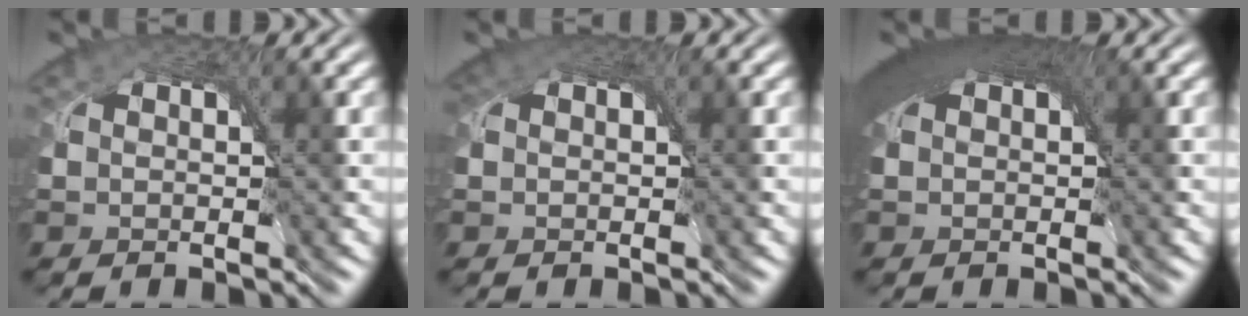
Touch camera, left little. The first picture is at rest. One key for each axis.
{"total": 2.4, "fx": 1.0, "fy": 1.7, "fz": 1.3, "tx": -0.030, "ty": 0.004, "tz": 0.010}
{"total": 6.8, "fx": 2.9, "fy": 3.2, "fz": 5.2, "tx": -0.082, "ty": 0.017, "tz": 0.032}